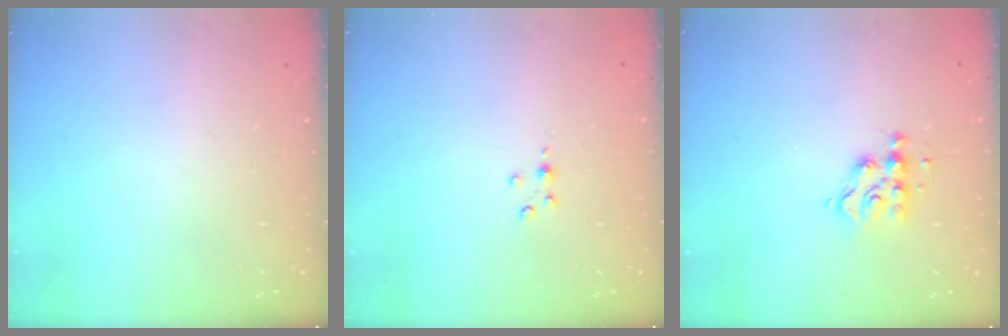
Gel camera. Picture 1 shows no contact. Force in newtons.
{"total": 3.2, "press": 3.1, "slide": 0.5}
{"total": 6.5, "press": 6.5, "slide": 0.3}